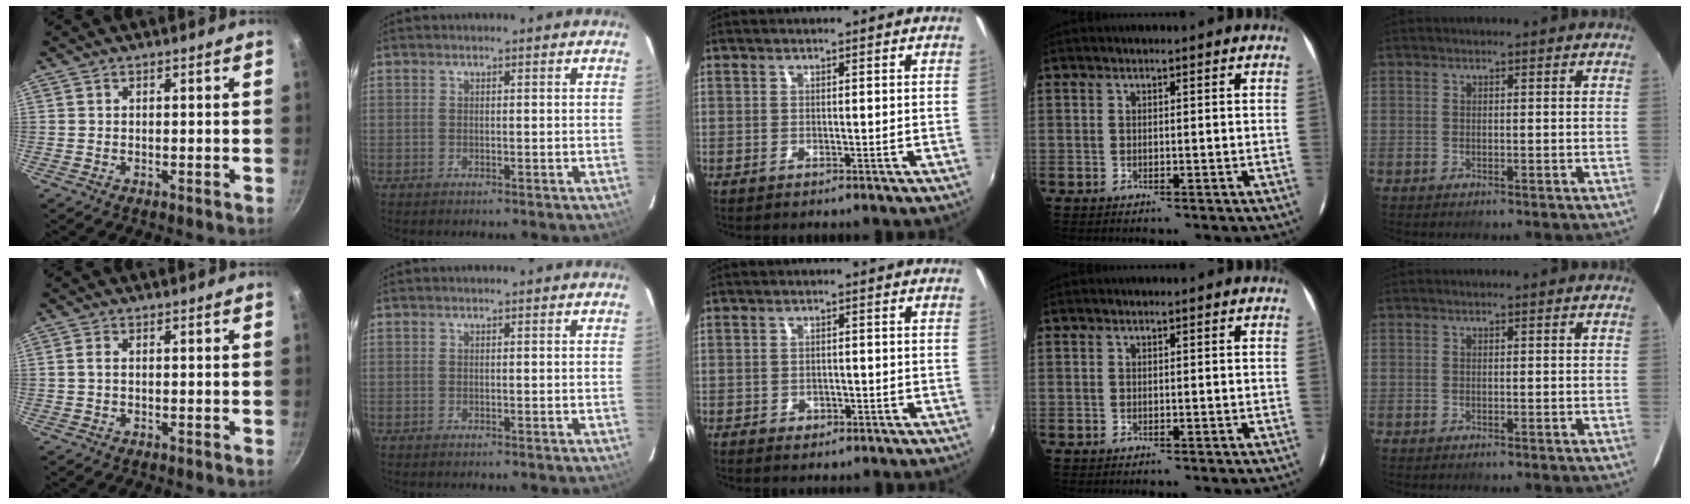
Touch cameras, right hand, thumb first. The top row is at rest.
{"thumb": {"total": 1.4, "force": [0.1, 0.8, 1.1], "torque": [-0.024, 0.003, -0.001]}, "middle": {"total": 2.8, "force": [-1.4, 2.1, 1.2], "torque": [-0.025, -0.004, -0.019]}}